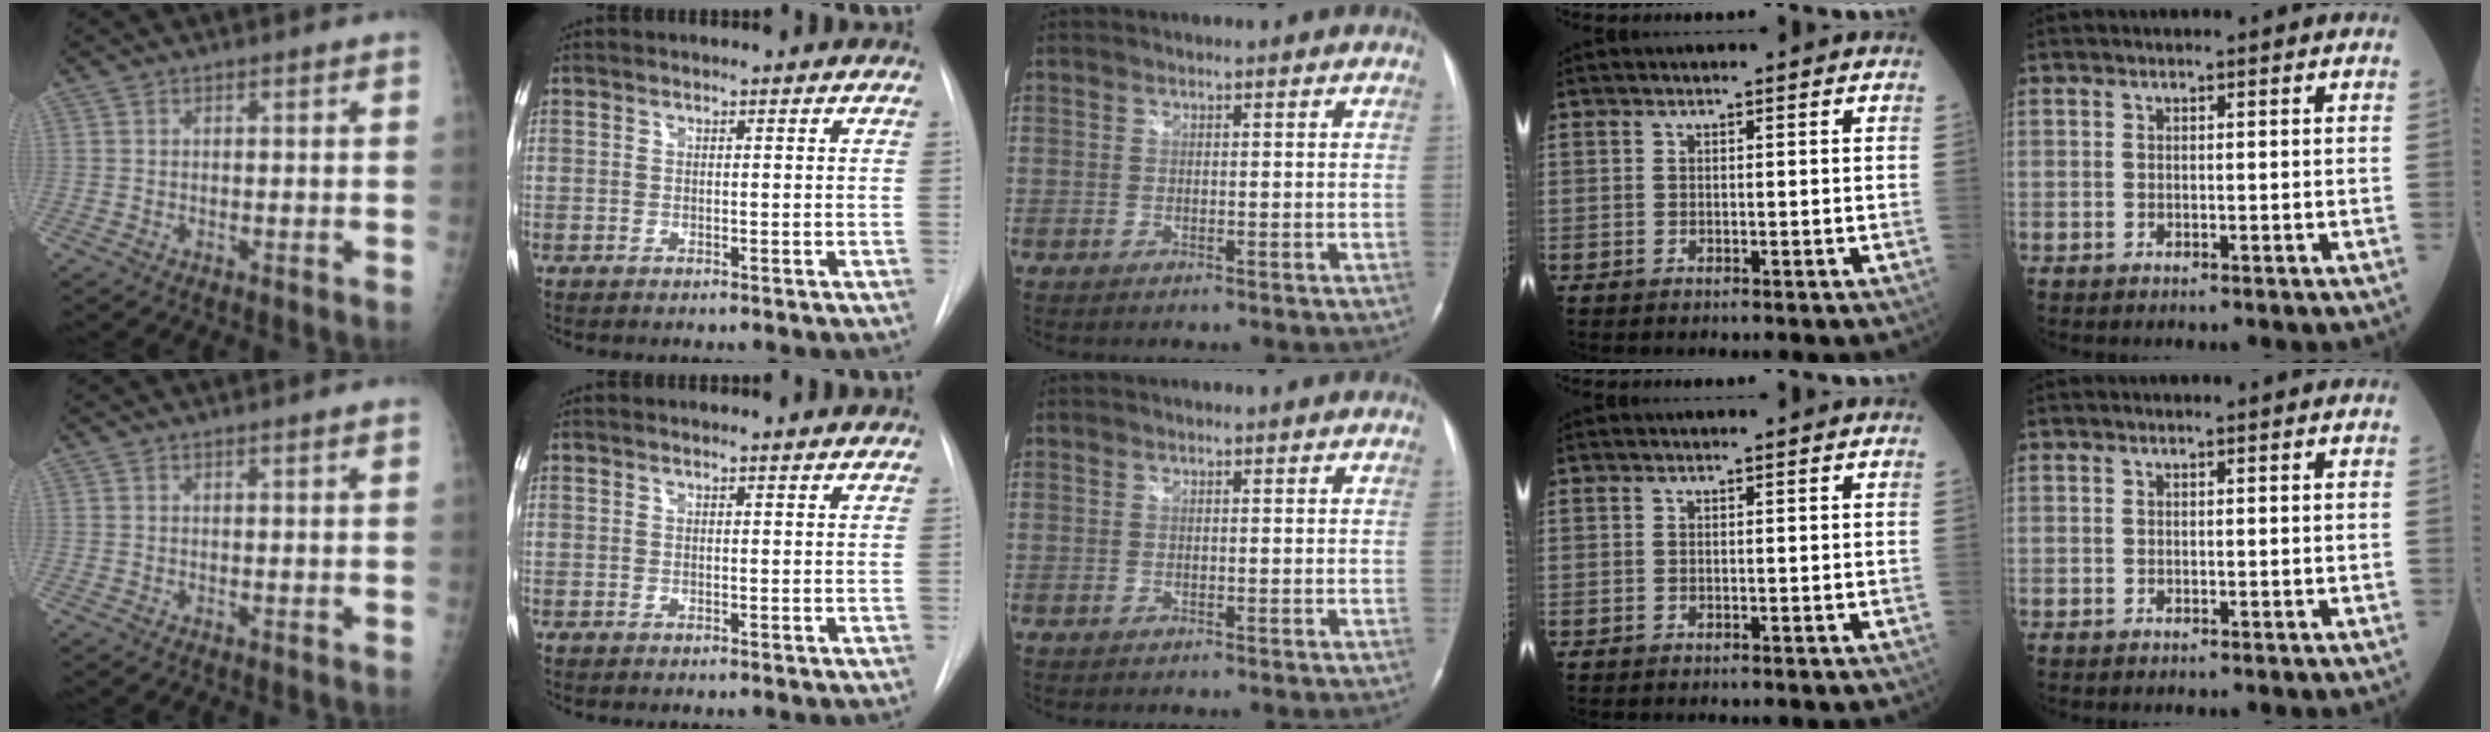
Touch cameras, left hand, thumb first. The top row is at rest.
{"thumb": {"total": 0.9, "force": [0.7, -0.1, 0.5], "torque": [-0.009, 0.001, 0.012]}, "index": {"total": 1.6, "force": [1.6, 0.0, 0.1], "torque": [-0.009, 0.003, 0.015]}}